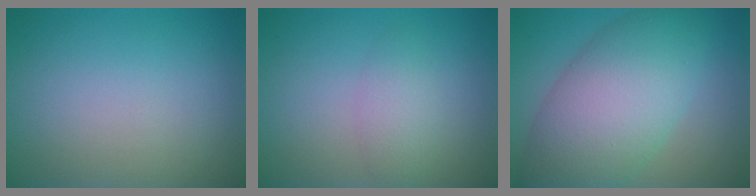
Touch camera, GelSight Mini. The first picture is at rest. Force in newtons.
{"total": 2.1, "press": 2.1, "slide": 0.1}
{"total": 9.9, "press": 9.9, "slide": 0.4}